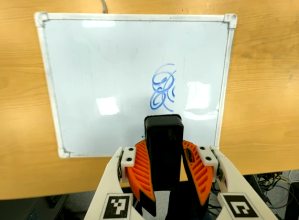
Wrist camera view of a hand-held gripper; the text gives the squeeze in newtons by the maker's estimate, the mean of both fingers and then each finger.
{"total": 8.7, "left": 9.1, "right": 8.3}